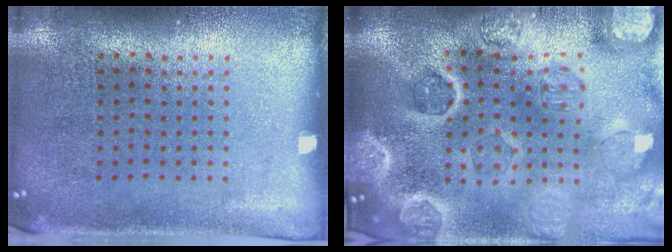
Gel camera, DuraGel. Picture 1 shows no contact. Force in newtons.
{"total": 5.3, "press": 4.6, "slide": 2.6}